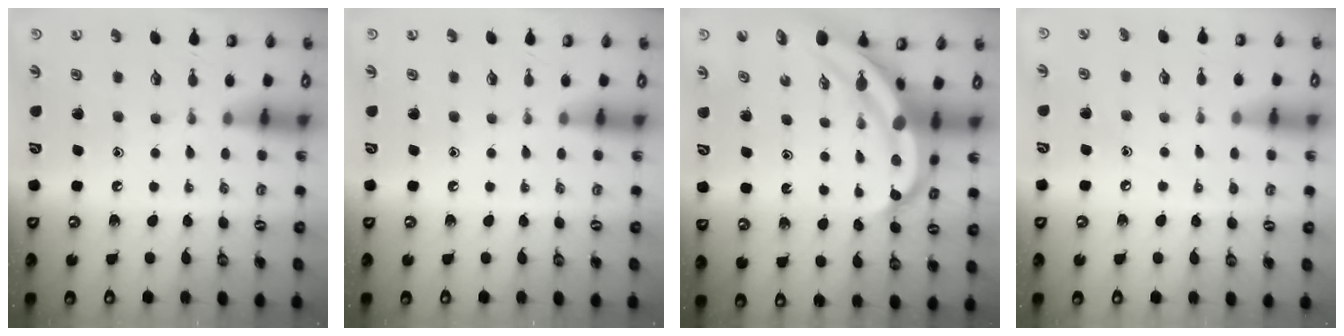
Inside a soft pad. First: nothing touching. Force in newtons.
{"total": 0.0}
{"total": 8.5, "press": 8.5, "slide": 1.0}
{"total": 3.8, "press": 3.8, "slide": 0.5}